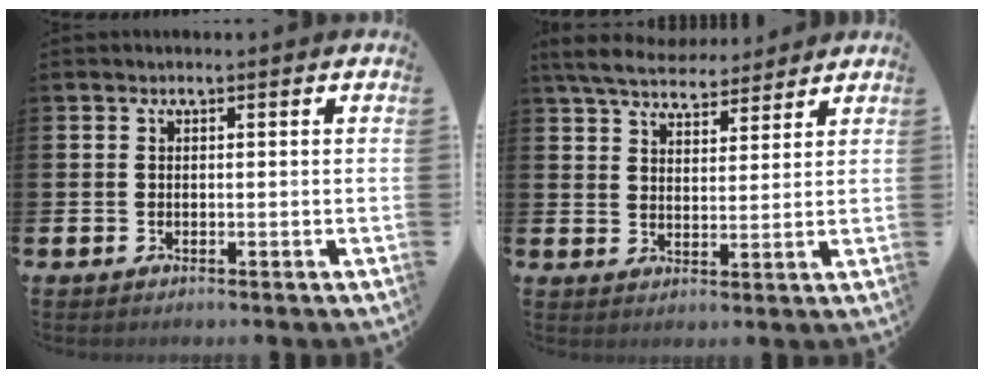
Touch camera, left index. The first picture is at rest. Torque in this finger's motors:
{"motor_torque": [1.07, -1.05, 0.61, 0.11]}